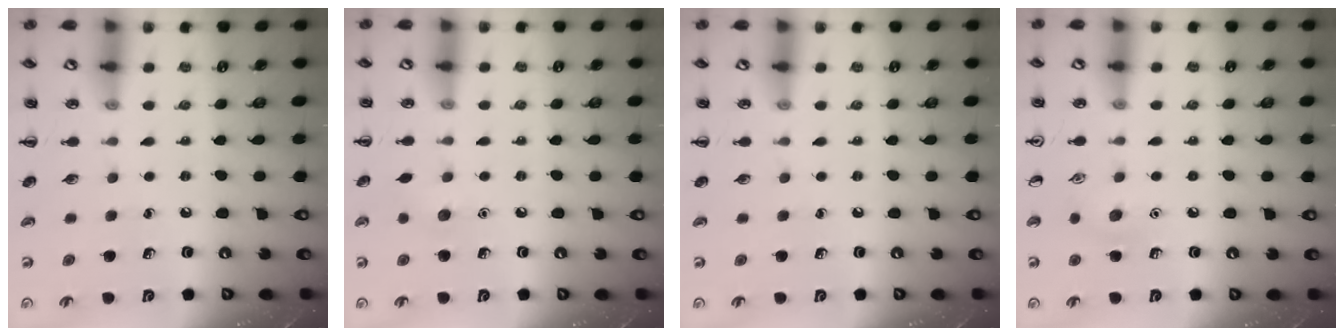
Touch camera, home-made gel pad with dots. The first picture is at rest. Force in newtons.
{"total": 4.6, "press": 4.5, "slide": 1.2}
{"total": 0.0}
{"total": 6.3, "press": 6.0, "slide": 1.8}